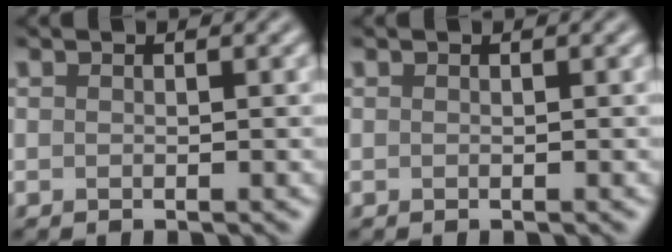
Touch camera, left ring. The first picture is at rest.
{"total": 0.0}